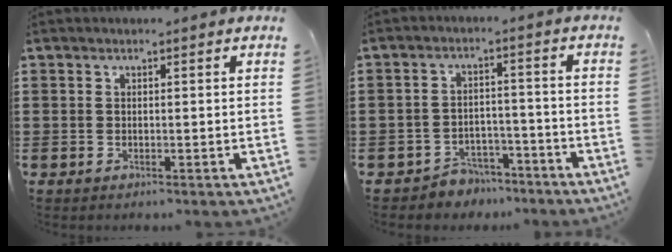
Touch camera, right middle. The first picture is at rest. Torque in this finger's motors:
{"motor_torque": [-0.13, 0.05, 0.06, 0.00]}